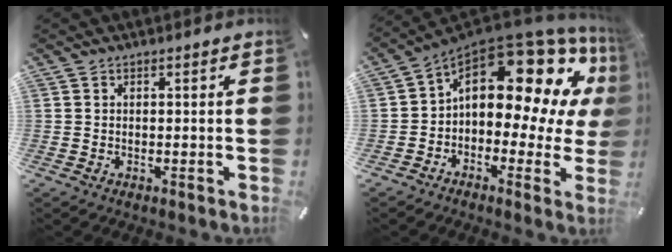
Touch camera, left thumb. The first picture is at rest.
{"total": 19.9, "force": [7.7, 10.5, 15.0], "torque": [-0.220, -0.061, 0.127]}